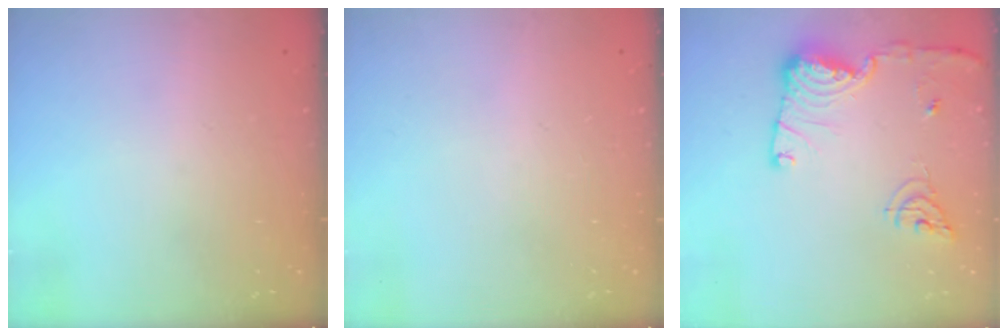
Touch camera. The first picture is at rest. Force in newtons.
{"total": 0.0}
{"total": 14.9, "press": 14.8, "slide": 1.6}